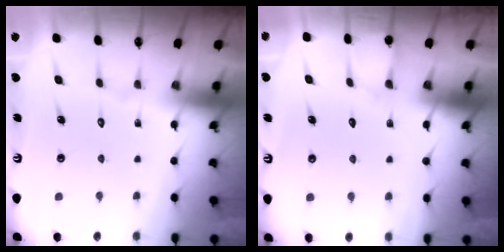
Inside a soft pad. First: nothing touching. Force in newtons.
{"total": 5.2, "press": 5.2, "slide": 0.5}